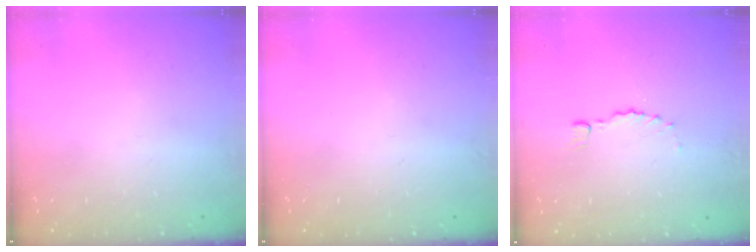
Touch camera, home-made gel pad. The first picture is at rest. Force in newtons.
{"total": 0.0}
{"total": 0.0}